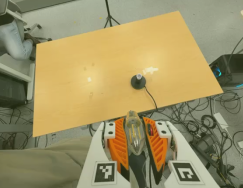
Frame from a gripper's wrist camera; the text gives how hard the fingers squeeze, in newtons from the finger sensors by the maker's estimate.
{"total": 21.5, "left": 23.6, "right": 19.3}